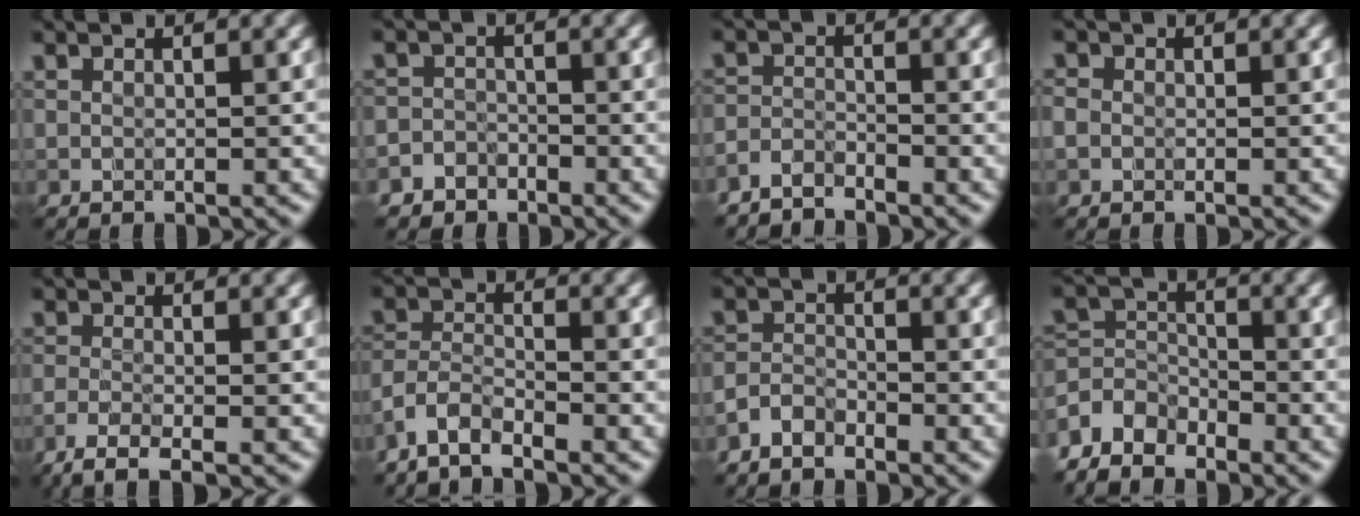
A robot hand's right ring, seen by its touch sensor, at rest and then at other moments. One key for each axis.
{"total": 2.1, "fx": -1.6, "fy": 1.4, "fz": -0.3, "tx": 0.028, "ty": 0.007, "tz": -0.036}
{"total": 2.3, "fx": -2.2, "fy": 0.4, "fz": 0.1, "tx": -0.001, "ty": 0.000, "tz": -0.053}
{"total": 1.3, "fx": -0.1, "fy": 1.1, "fz": 0.6, "tx": -0.005, "ty": 0.001, "tz": -0.008}
{"total": 2.7, "fx": -1.6, "fy": 0.5, "fz": 2.1, "tx": -0.040, "ty": -0.007, "tz": -0.041}
{"total": 2.7, "fx": -2.5, "fy": 0.4, "fz": 1.0, "tx": -0.023, "ty": 0.004, "tz": -0.060}
{"total": 1.8, "fx": -1.6, "fy": 0.7, "fz": 0.5, "tx": -0.005, "ty": 0.007, "tz": -0.036}
{"total": 3.8, "fx": -3.3, "fy": 1.8, "fz": 0.7, "tx": -0.012, "ty": 0.003, "tz": -0.074}